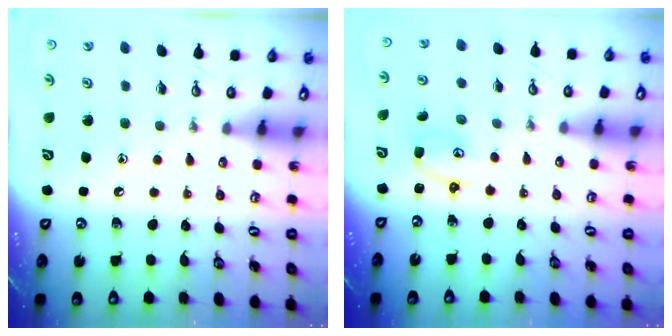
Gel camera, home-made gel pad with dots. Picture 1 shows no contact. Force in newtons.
{"total": 2.7, "press": 2.7, "slide": 0.3}